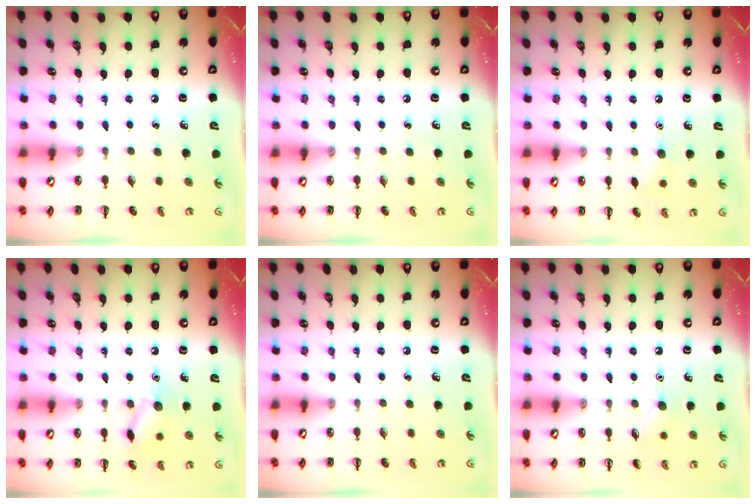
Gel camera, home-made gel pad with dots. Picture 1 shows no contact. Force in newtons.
{"total": 0.0}
{"total": 5.4, "press": 5.2, "slide": 1.6}
{"total": 9.9, "press": 9.9, "slide": 0.8}
{"total": 0.0}
{"total": 6.5, "press": 6.3, "slide": 1.6}